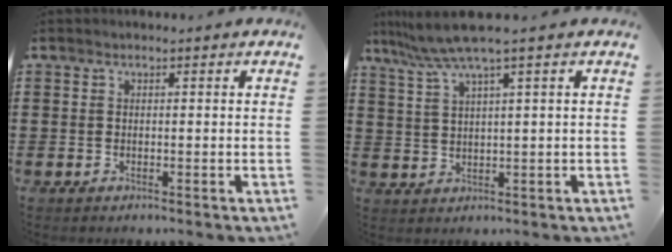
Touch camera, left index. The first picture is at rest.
{"total": 5.3, "force": [3.4, -0.5, 4.1], "torque": [-0.097, -0.015, 0.055]}